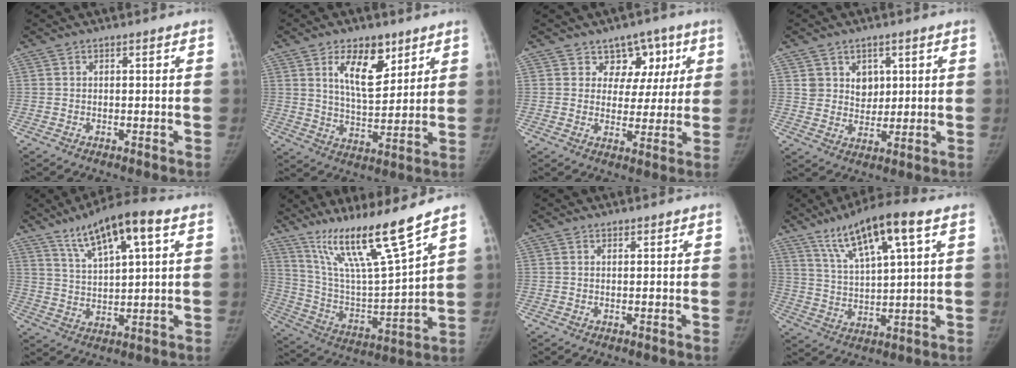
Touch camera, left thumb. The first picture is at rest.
{"total": 11.2, "force": [5.8, 5.6, 7.7], "torque": [-0.099, -0.040, 0.104]}
{"total": 8.0, "force": [4.0, 6.4, 2.6], "torque": [0.016, -0.010, 0.055]}
{"total": 5.7, "force": [2.2, 4.7, 2.3], "torque": [-0.005, -0.014, 0.041]}
{"total": 13.0, "force": [6.8, 3.0, 10.7], "torque": [-0.179, -0.012, 0.121]}
{"total": 18.9, "force": [13.3, 0.6, 13.3], "torque": [-0.218, -0.071, 0.248]}
{"total": 0.7, "force": [0.6, 0.3, 0.1], "torque": [0.000, -0.005, 0.010]}
{"total": 13.9, "force": [7.6, 2.8, 11.3], "torque": [-0.195, -0.017, 0.141]}